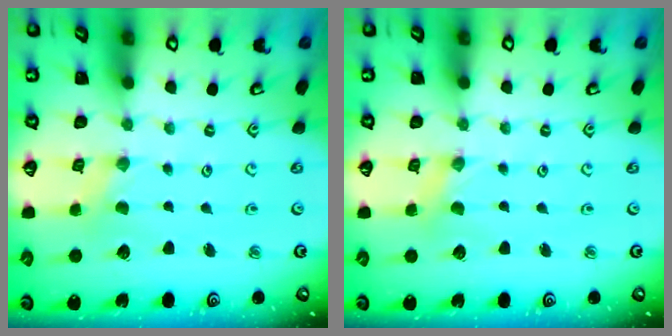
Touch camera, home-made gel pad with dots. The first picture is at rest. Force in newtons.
{"total": 1.6, "press": 1.6, "slide": 0.3}